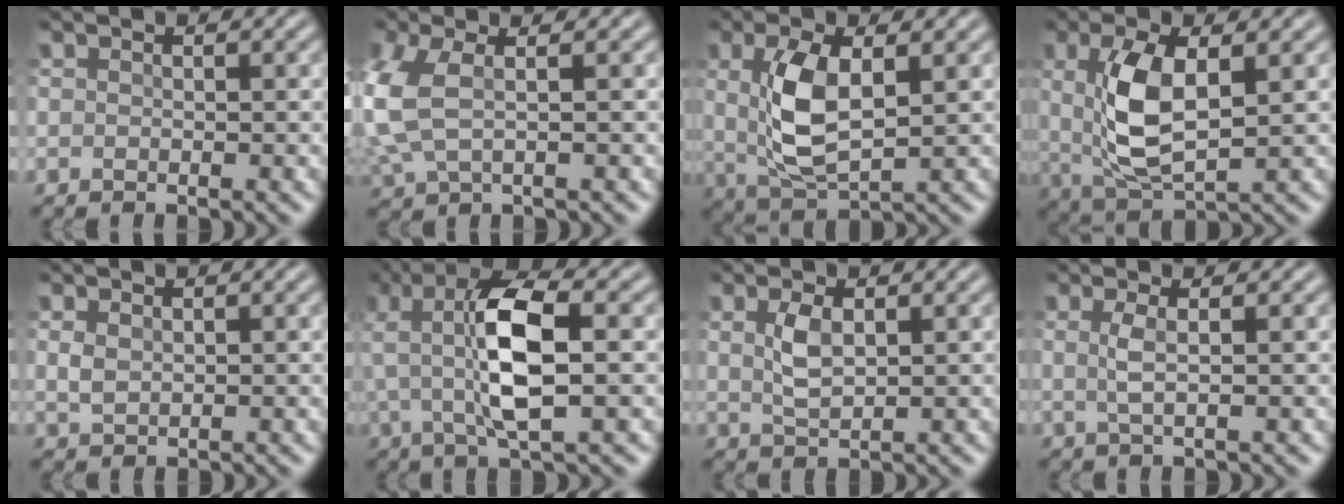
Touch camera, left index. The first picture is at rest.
{"total": 6.6, "force": [0.0, 3.7, 5.5], "torque": [-0.152, -0.002, -0.003]}
{"total": 6.1, "force": [0.7, 2.4, 5.5], "torque": [-0.120, -0.001, 0.018]}
{"total": 6.8, "force": [0.8, 2.7, 6.2], "torque": [-0.133, -0.001, 0.017]}
{"total": 1.4, "force": [0.2, 0.9, 1.0], "torque": [-0.023, 0.000, 0.006]}
{"total": 8.5, "force": [0.1, 3.0, 7.9], "torque": [-0.156, 0.014, -0.003]}
{"total": 2.4, "force": [0.5, 1.0, 2.1], "torque": [-0.049, 0.001, 0.015]}
{"total": 1.7, "force": [0.3, -0.1, 1.7], "torque": [-0.041, 0.001, 0.006]}